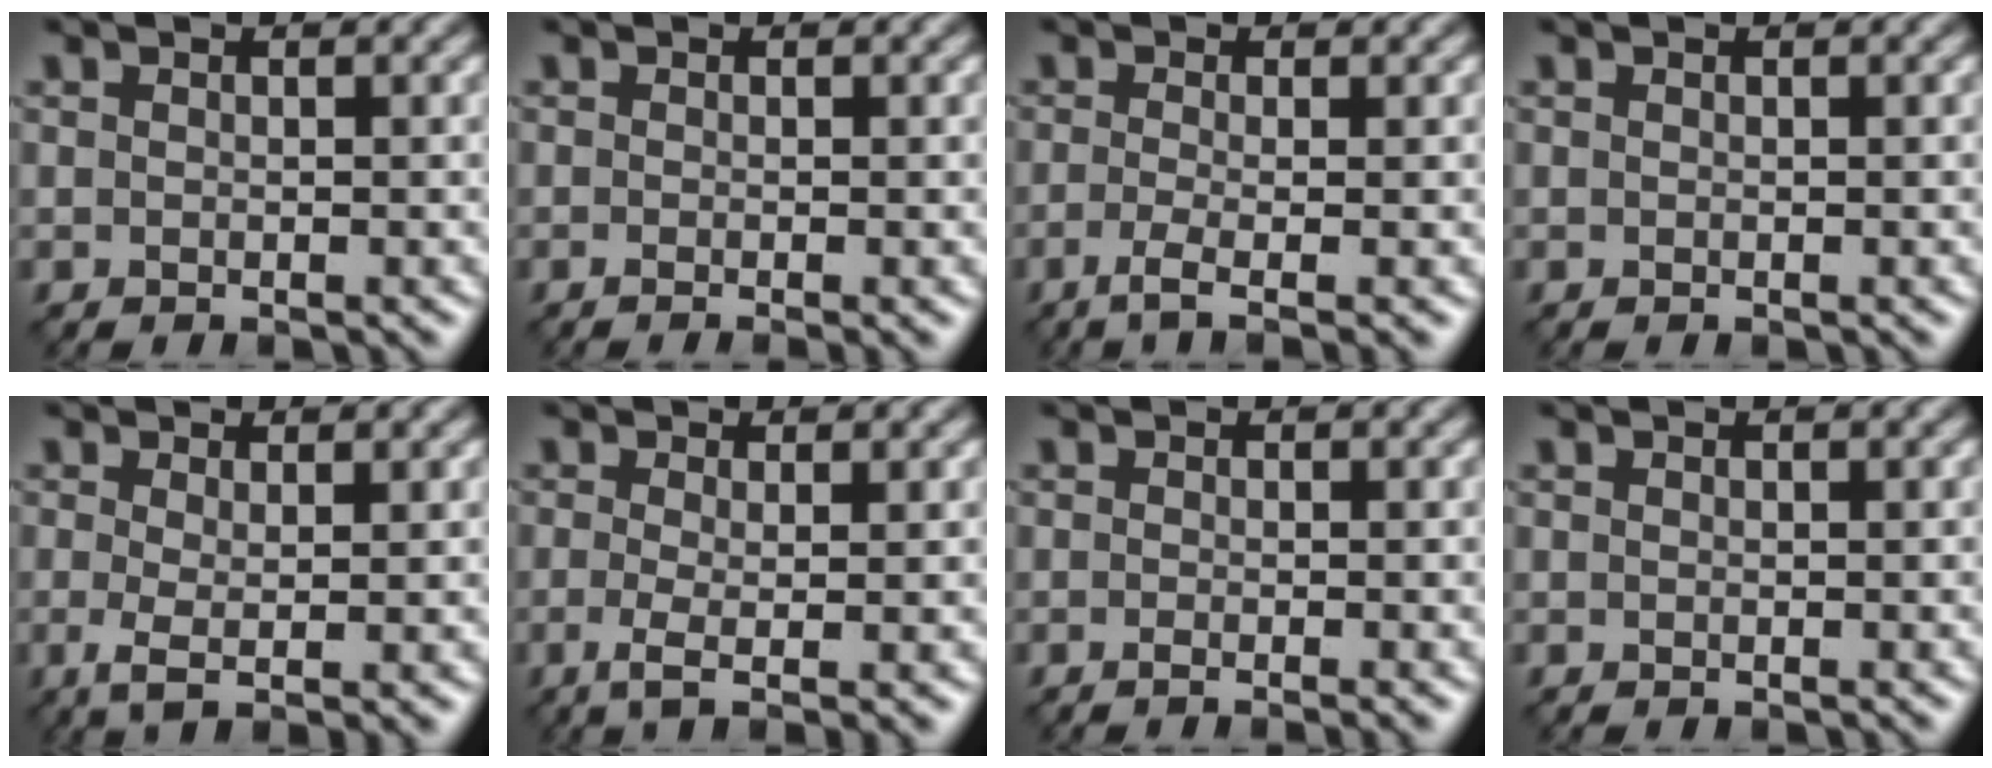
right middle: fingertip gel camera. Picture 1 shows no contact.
{"total": 1.4, "force": [-0.4, 0.4, 1.2], "torque": [-0.013, -0.010, -0.010]}
{"total": 3.1, "force": [-1.1, 0.9, 2.8], "torque": [-0.046, -0.009, -0.029]}
{"total": 0.0}
{"total": 2.3, "force": [0.0, 0.4, 2.3], "torque": [-0.046, -0.007, -0.001]}
{"total": 2.9, "force": [-0.4, 0.7, 2.8], "torque": [-0.053, -0.009, -0.010]}
{"total": 1.4, "force": [-0.5, 0.4, 1.3], "torque": [-0.012, -0.007, -0.013]}
{"total": 0.0}